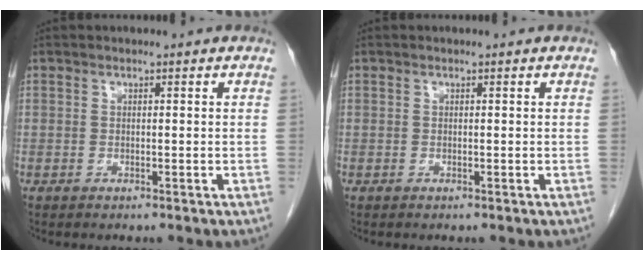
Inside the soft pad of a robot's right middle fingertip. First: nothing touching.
{"total": 0.0}